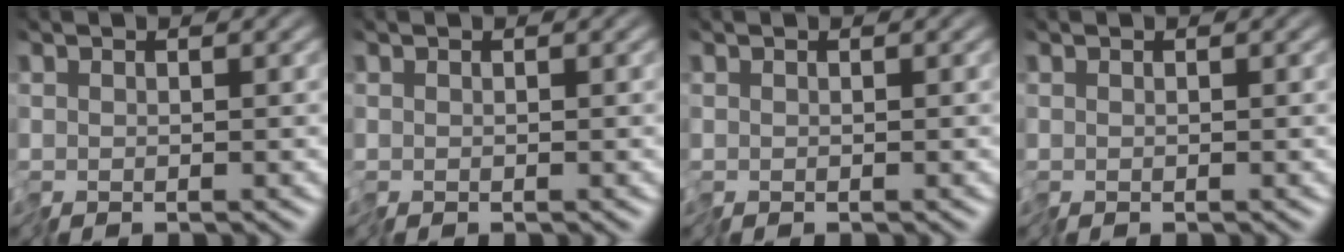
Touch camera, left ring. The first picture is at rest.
{"total": 0.0}
{"total": 0.0}
{"total": 0.0}